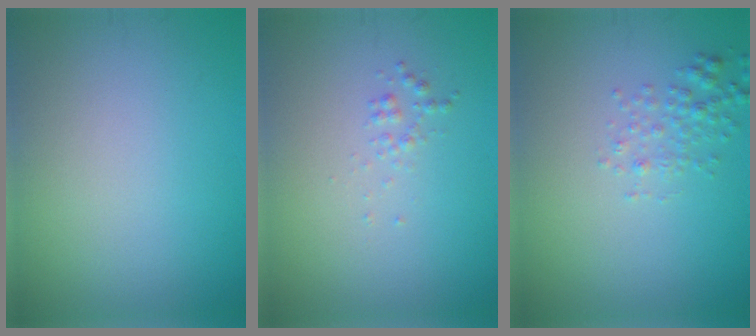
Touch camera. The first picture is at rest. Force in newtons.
{"total": 0.7, "press": 0.7, "slide": 0.0}
{"total": 1.6, "press": 1.6, "slide": 0.1}